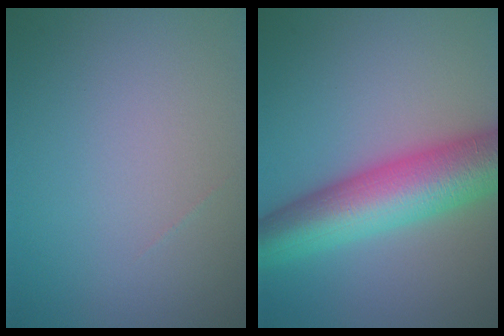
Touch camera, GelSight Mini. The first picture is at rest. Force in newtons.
{"total": 9.4, "press": 9.4, "slide": 0.2}